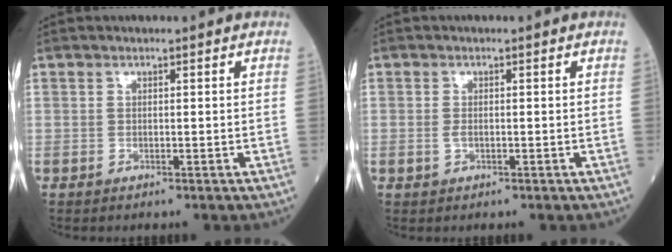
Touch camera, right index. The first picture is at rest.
{"total": 1.1, "force": [-0.3, 0.6, 0.8], "torque": [-0.019, 0.000, -0.004]}